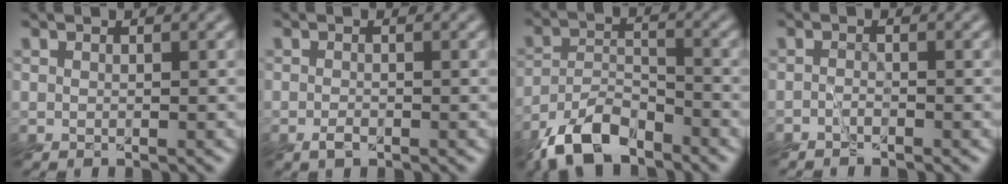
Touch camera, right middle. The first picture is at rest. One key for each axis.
{"total": 0.9, "fx": -0.7, "fy": 0.4, "fz": 0.4, "tx": -0.002, "ty": 0.000, "tz": -0.016}
{"total": 7.1, "fx": -5.9, "fy": 2.4, "fz": 3.1, "tx": -0.053, "ty": -0.006, "tz": -0.124}
{"total": 1.2, "fx": -1.1, "fy": 0.5, "fz": 0.4, "tx": -0.002, "ty": -0.002, "tz": -0.024}